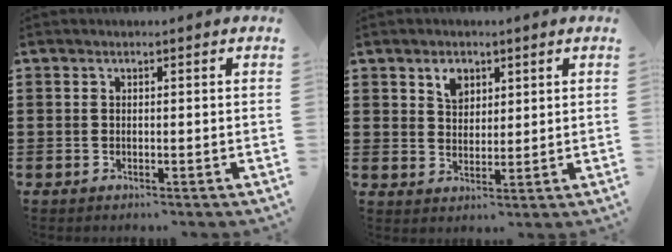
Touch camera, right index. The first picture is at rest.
{"total": 3.4, "force": [2.0, 2.3, 1.5], "torque": [-0.029, 0.004, 0.035]}